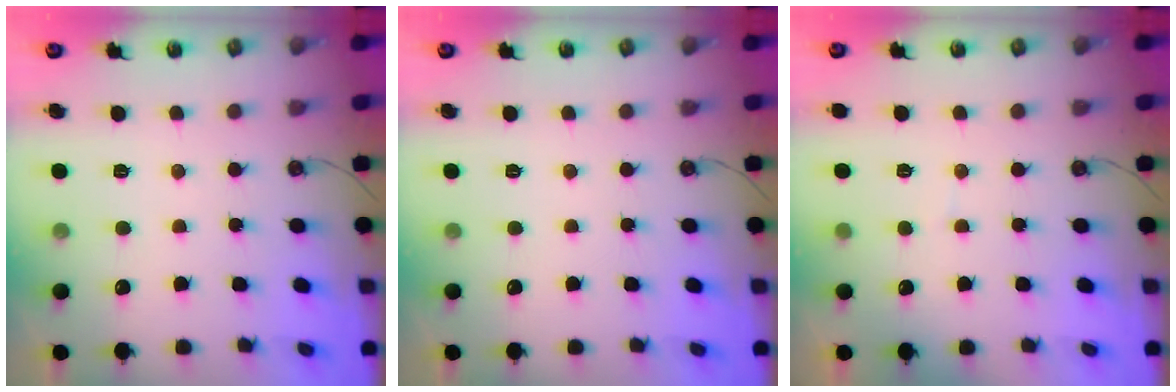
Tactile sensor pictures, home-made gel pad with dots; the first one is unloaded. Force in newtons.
{"total": 0.0}
{"total": 2.6, "press": 2.0, "slide": 1.6}